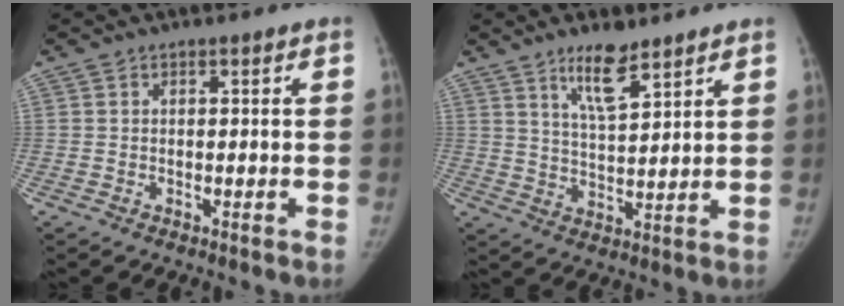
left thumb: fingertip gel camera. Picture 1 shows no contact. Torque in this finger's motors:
{"motor_torque": [0.37, -0.14, 1.09, -0.68, 0.28]}